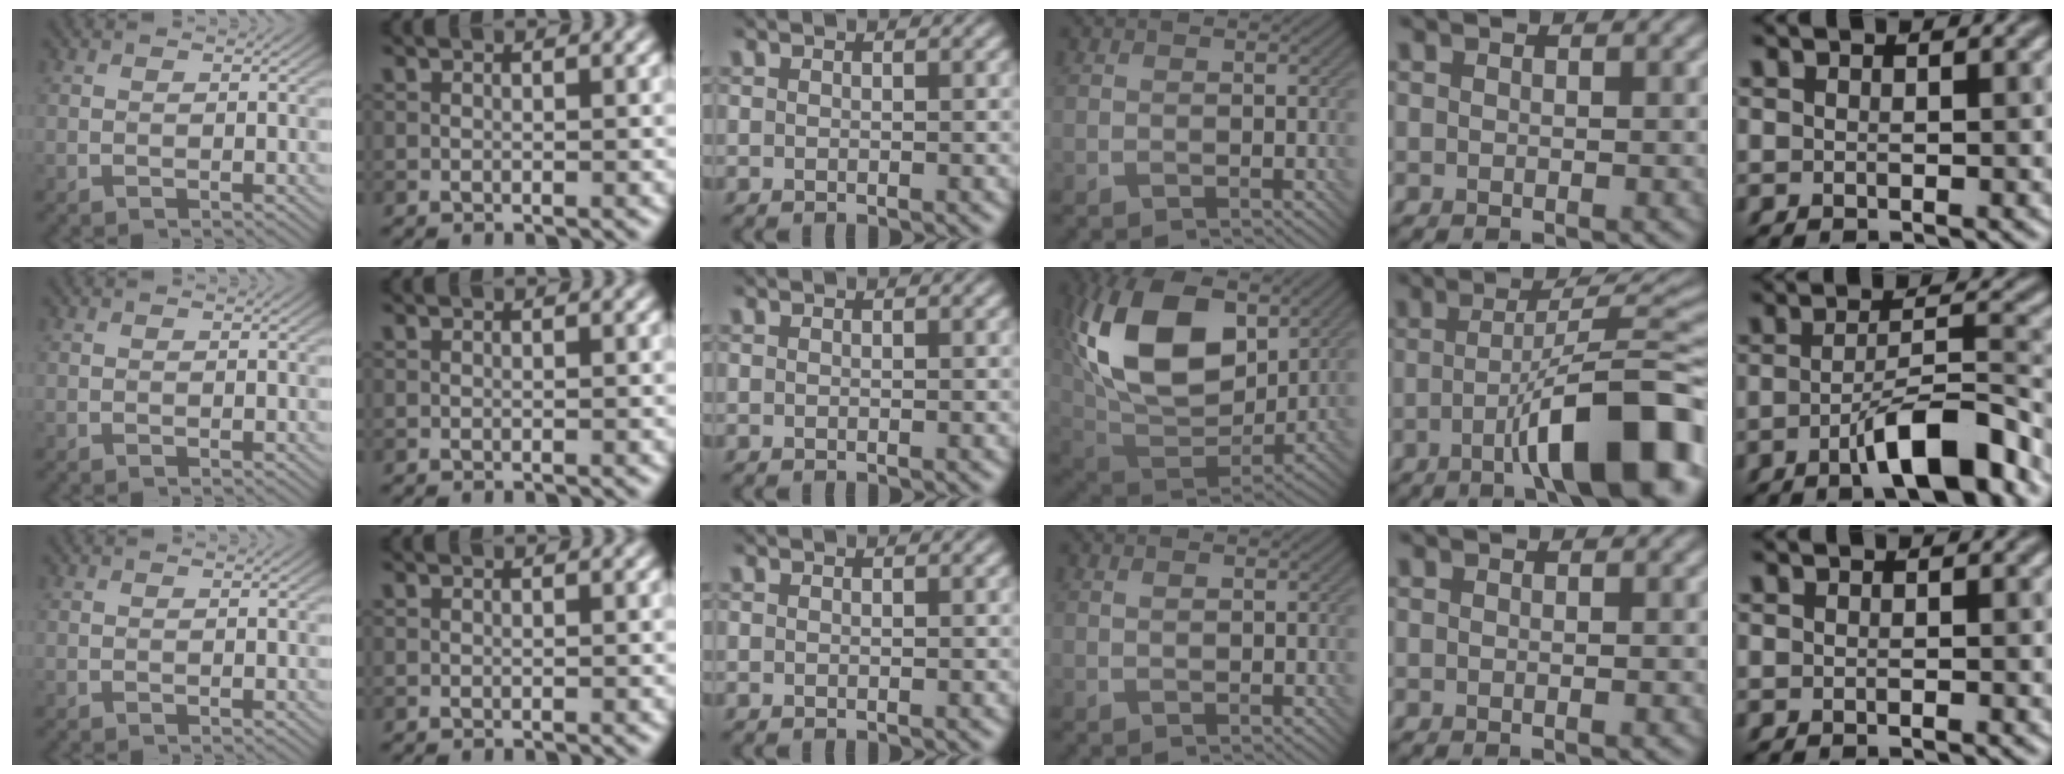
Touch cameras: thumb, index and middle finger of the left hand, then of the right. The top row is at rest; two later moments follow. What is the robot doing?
{"motion": "insert", "object": "bottle cap"}